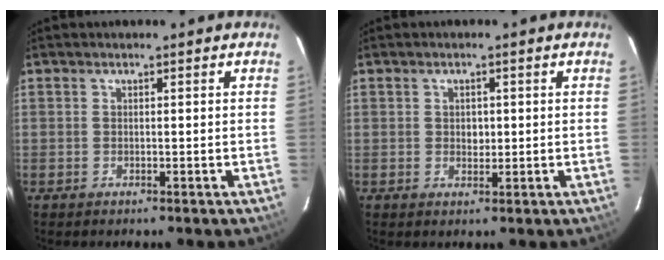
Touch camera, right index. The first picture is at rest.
{"total": 1.9, "force": [0.2, 1.6, 0.9], "torque": [-0.012, 0.004, 0.004]}